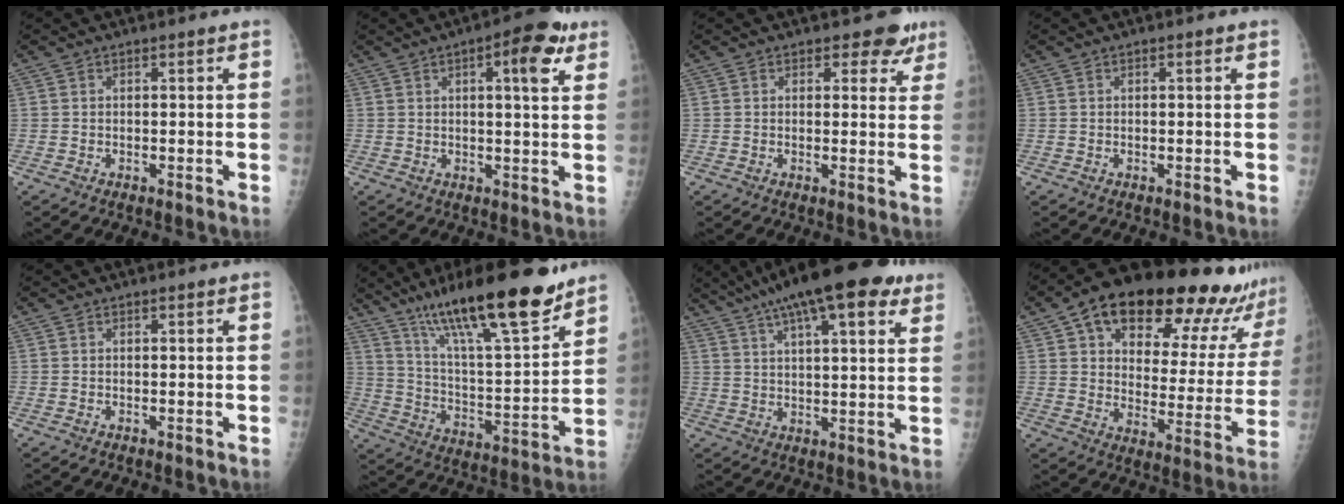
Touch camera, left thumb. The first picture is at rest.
{"total": 8.6, "force": [3.9, 2.6, 7.3], "torque": [-0.086, -0.005, 0.046]}
{"total": 4.6, "force": [3.3, 2.8, 1.5], "torque": [0.015, -0.018, 0.033]}
{"total": 0.5, "force": [0.3, 0.2, 0.4], "torque": [-0.008, 0.000, 0.003]}
{"total": 0.0}
{"total": 24.4, "force": [17.0, 4.8, 16.8], "torque": [-0.258, -0.072, 0.289]}
{"total": 21.1, "force": [13.2, 6.2, 15.4], "torque": [-0.234, 0.005, 0.195]}
{"total": 28.2, "force": [19.9, 10.0, 17.4], "torque": [-0.219, -0.052, 0.275]}